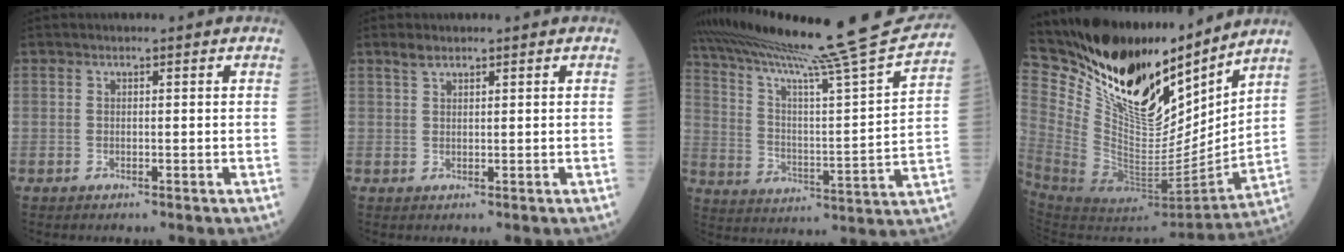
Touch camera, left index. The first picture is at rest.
{"total": 1.5, "force": [1.3, 0.4, 0.8], "torque": [-0.019, 0.009, 0.028]}
{"total": 25.2, "force": [22.7, -2.5, 10.6], "torque": [-0.189, -0.066, 0.327]}
{"total": 23.9, "force": [20.0, 5.7, 11.7], "torque": [-0.223, -0.039, 0.355]}